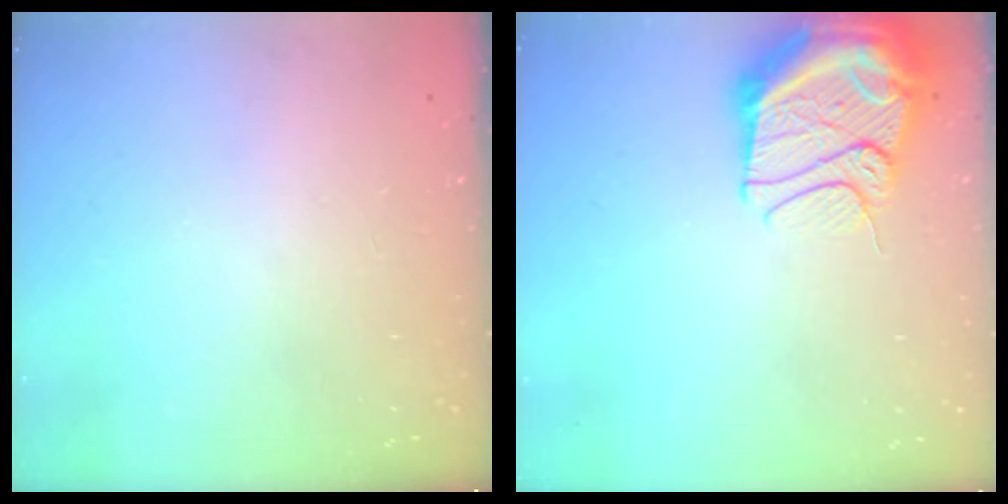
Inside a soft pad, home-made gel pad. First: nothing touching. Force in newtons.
{"total": 17.9, "press": 16.5, "slide": 6.9}